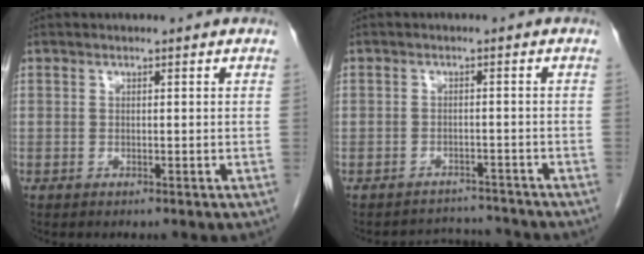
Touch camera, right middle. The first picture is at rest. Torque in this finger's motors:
{"motor_torque": [-2.14, 0.00, -0.50, -0.21]}